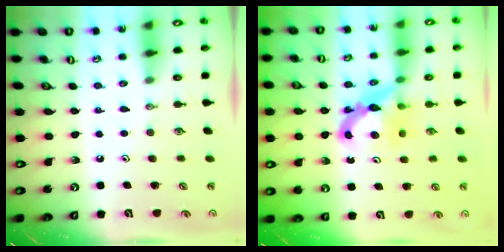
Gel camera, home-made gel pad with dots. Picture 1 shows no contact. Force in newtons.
{"total": 7.2, "press": 7.2, "slide": 0.5}